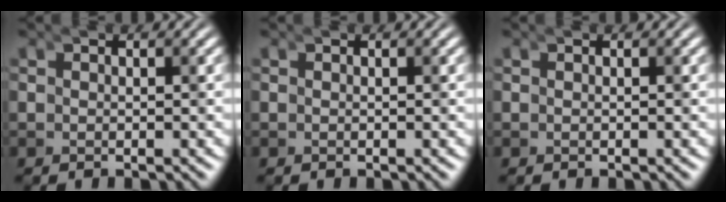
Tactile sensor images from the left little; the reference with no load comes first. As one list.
[{"total": 0.0}, {"total": 0.0}]